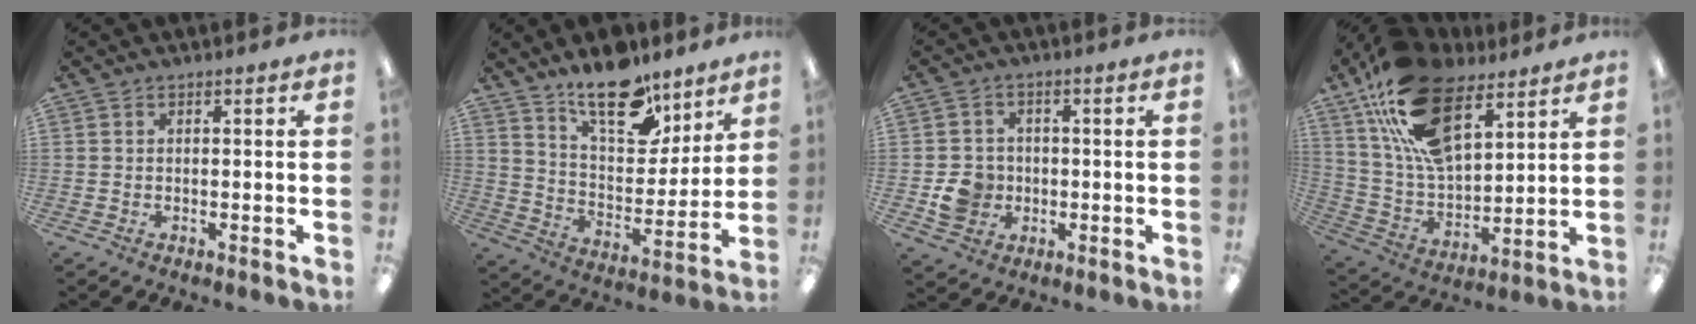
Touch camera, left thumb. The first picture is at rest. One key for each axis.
{"total": 16.4, "fx": 12.5, "fy": 7.1, "fz": 7.8, "tx": -0.119, "ty": -0.081, "tz": 0.221}
{"total": 6.7, "fx": -1.4, "fy": 6.2, "fz": 2.3, "tx": -0.039, "ty": 0.011, "tz": -0.024}
{"total": 22.6, "fx": 12.6, "fy": 11.8, "fz": 14.6, "tx": -0.287, "ty": -0.055, "tz": 0.227}